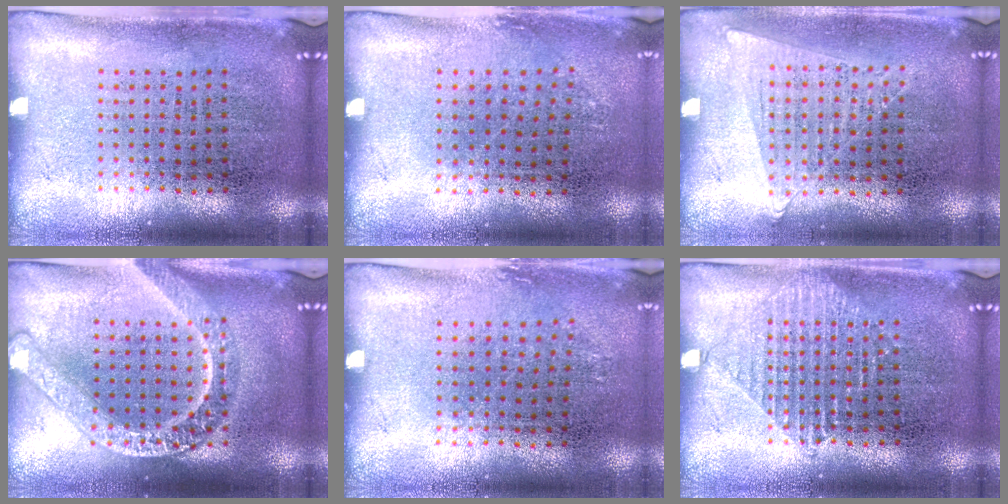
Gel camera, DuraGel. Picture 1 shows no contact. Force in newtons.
{"total": 0.8, "press": 0.7, "slide": 0.5}
{"total": 1.0, "press": 1.0, "slide": 0.4}
{"total": 3.3, "press": 3.3, "slide": 0.4}
{"total": 0.8, "press": 0.6, "slide": 0.5}
{"total": 1.5, "press": 1.5, "slide": 0.3}